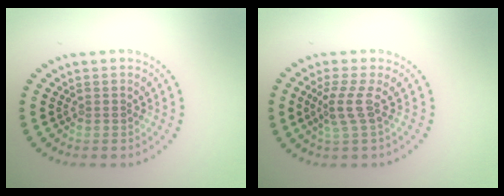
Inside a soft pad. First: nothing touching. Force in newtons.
{"total": 2.4, "press": 1.6, "slide": 1.7}